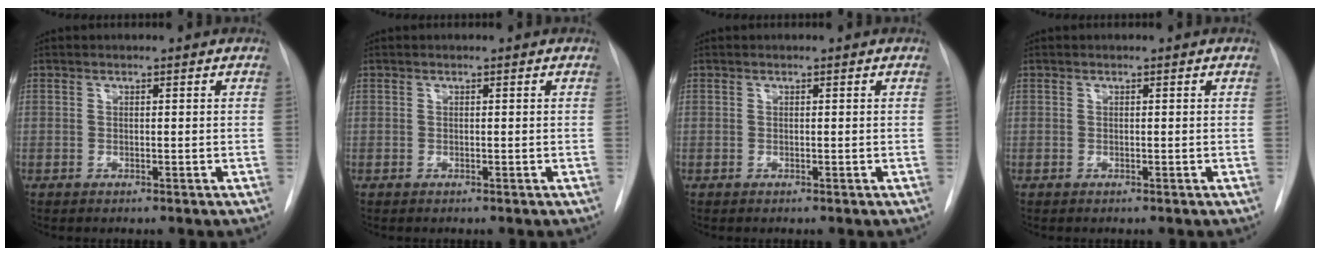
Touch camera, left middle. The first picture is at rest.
{"total": 0.0}
{"total": 0.0}
{"total": 0.0}